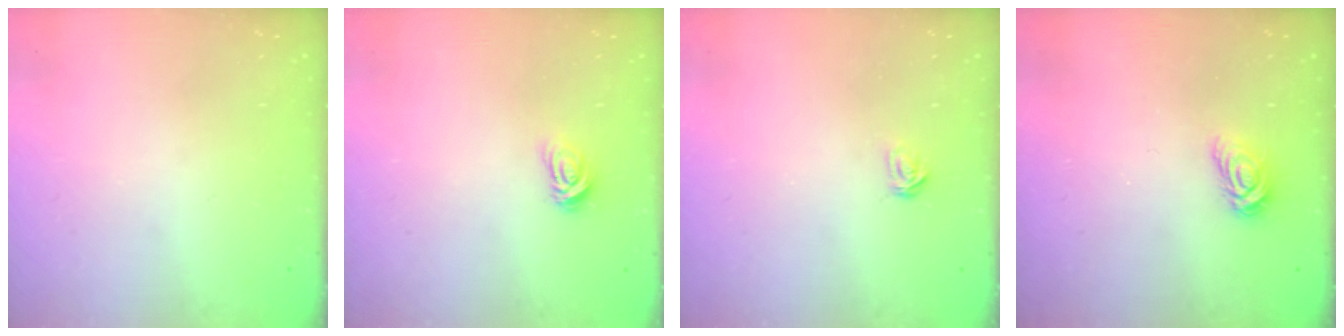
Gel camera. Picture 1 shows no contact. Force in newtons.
{"total": 3.7, "press": 3.6, "slide": 0.6}
{"total": 2.5, "press": 2.5, "slide": 0.2}
{"total": 5.0, "press": 5.0, "slide": 0.1}